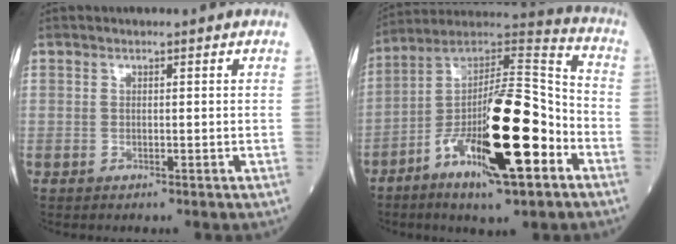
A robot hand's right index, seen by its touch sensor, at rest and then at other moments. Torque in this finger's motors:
{"motor_torque": [1.06, -0.69, 1.06, 0.21]}